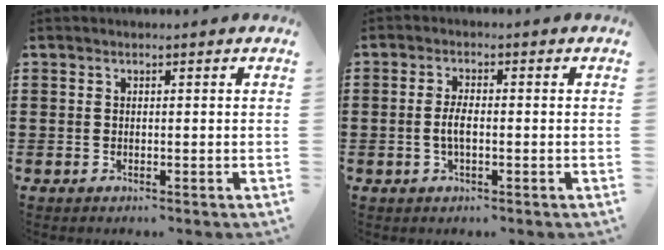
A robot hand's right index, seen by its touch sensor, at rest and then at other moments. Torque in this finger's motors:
{"motor_torque": [2.14, 0.00, 0.41, 0.13]}